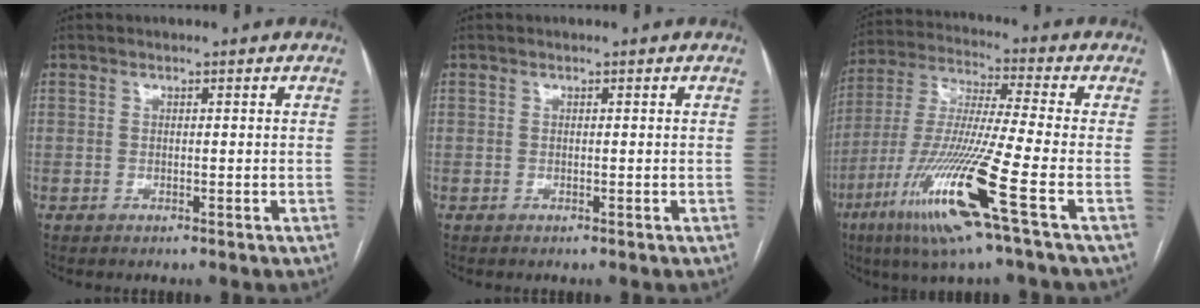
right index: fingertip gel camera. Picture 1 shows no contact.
{"total": 0.0}
{"total": 17.1, "force": [-7.6, -0.9, 15.3], "torque": [-0.328, -0.034, -0.147]}